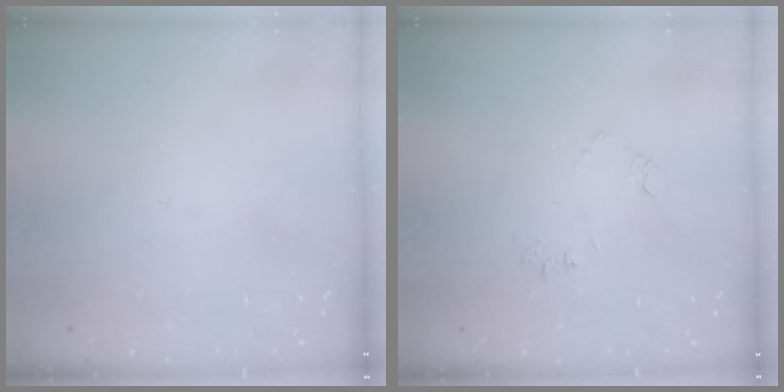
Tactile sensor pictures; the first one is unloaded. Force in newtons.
{"total": 7.9, "press": 7.9, "slide": 0.6}